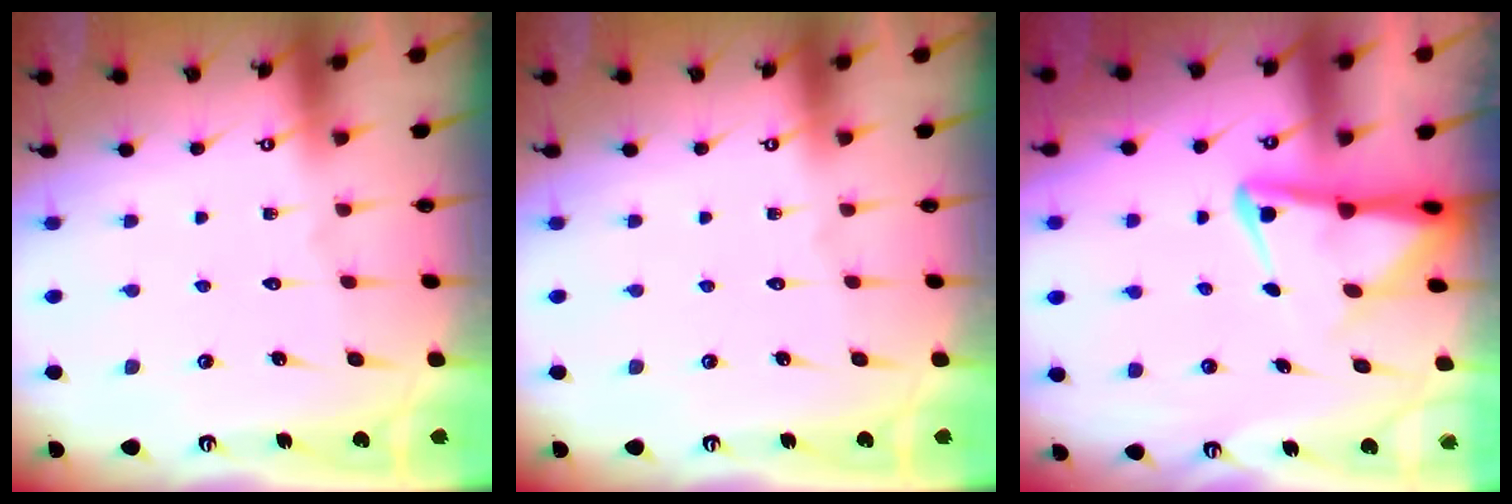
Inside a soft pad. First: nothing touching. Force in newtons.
{"total": 0.0}
{"total": 5.4, "press": 5.4, "slide": 0.5}